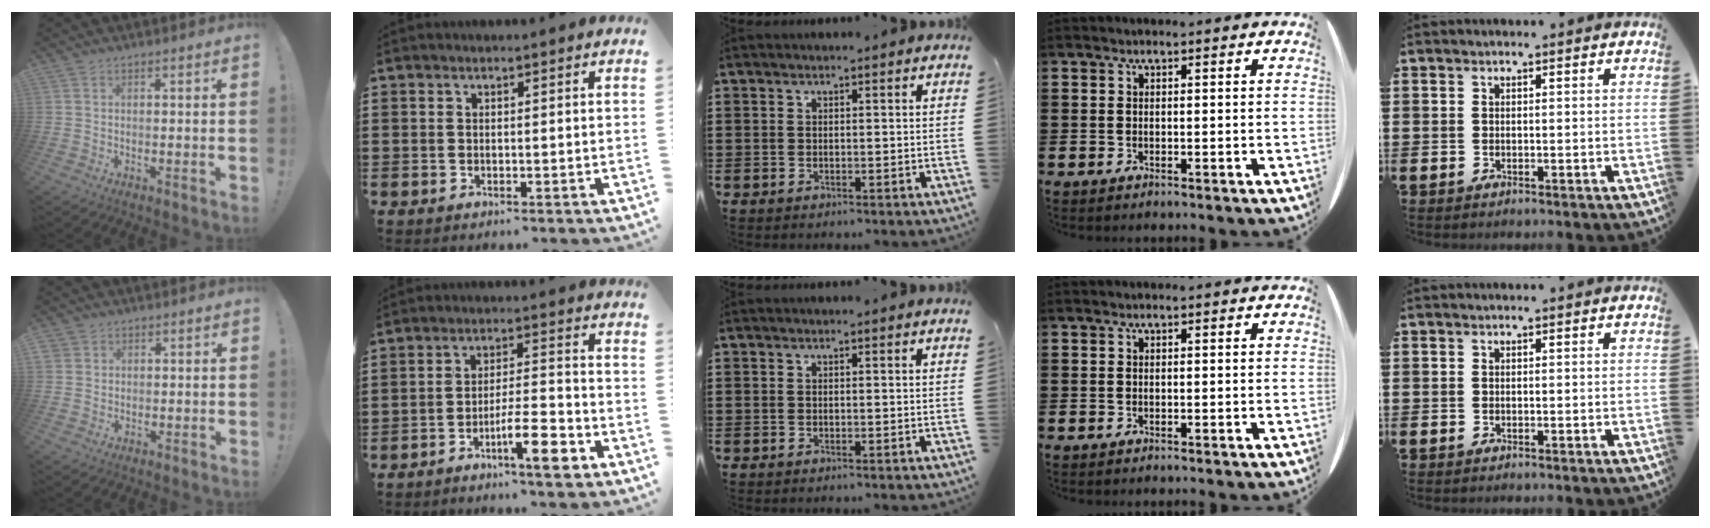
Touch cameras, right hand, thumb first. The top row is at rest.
{"thumb": {"total": 2.5, "force": [1.3, 2.2, 0.4], "torque": [-0.003, -0.004, 0.024]}, "index": {"total": 8.8, "force": [-5.0, 2.0, 7.0], "torque": [-0.121, 0.007, -0.086]}}